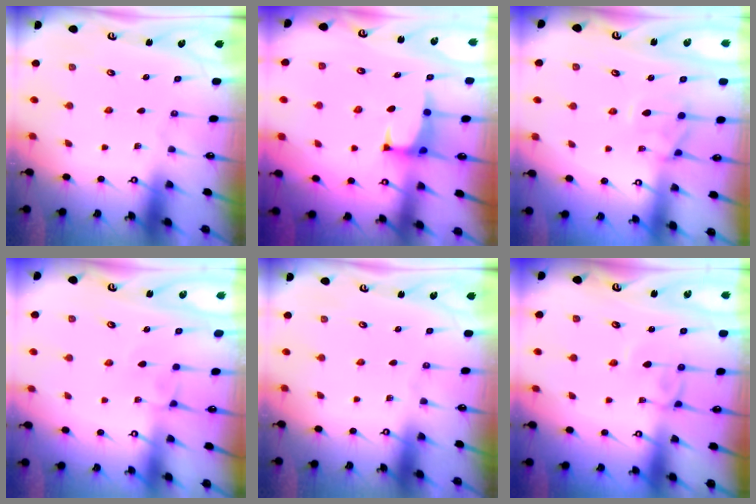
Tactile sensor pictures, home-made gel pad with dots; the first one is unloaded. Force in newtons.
{"total": 1.4, "press": 1.3, "slide": 0.5}
{"total": 1.2, "press": 0.7, "slide": 1.0}
{"total": 2.4, "press": 2.4, "slide": 0.2}
{"total": 0.0}
{"total": 2.7, "press": 2.7, "slide": 0.2}